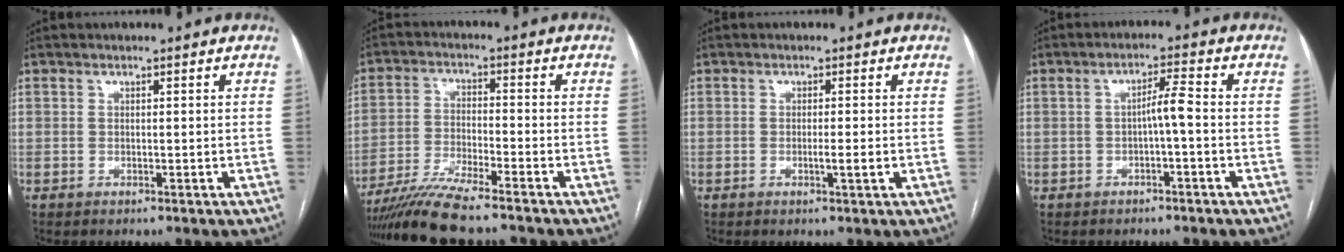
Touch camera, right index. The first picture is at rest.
{"total": 10.2, "force": [-8.6, 0.0, 5.4], "torque": [-0.097, -0.025, -0.153]}
{"total": 1.9, "force": [-0.5, -0.2, 1.9], "torque": [-0.033, -0.004, -0.008]}
{"total": 3.3, "force": [-0.7, 0.0, 3.2], "torque": [-0.053, 0.009, -0.010]}